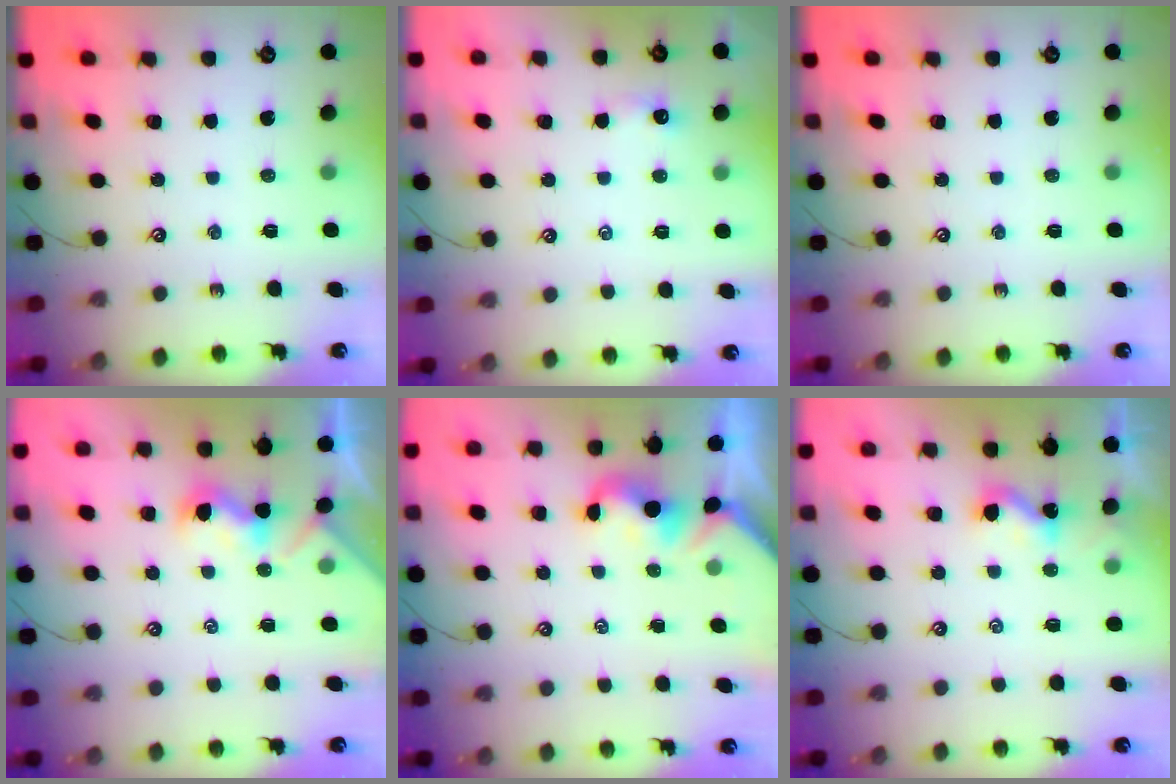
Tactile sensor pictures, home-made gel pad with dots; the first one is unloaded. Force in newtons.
{"total": 1.9, "press": 1.9, "slide": 0.4}
{"total": 0.0}
{"total": 0.9, "press": 0.5, "slide": 0.7}
{"total": 1.5, "press": 1.4, "slide": 0.5}
{"total": 1.1, "press": 1.1, "slide": 0.2}